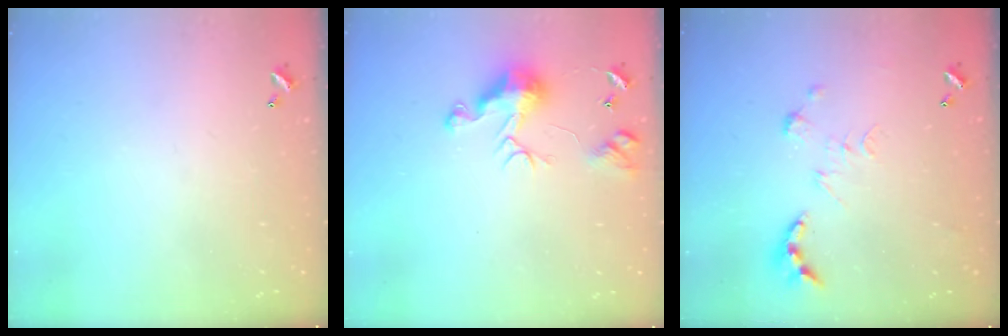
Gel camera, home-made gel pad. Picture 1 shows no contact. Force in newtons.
{"total": 10.0, "press": 9.9, "slide": 1.6}
{"total": 0.0}